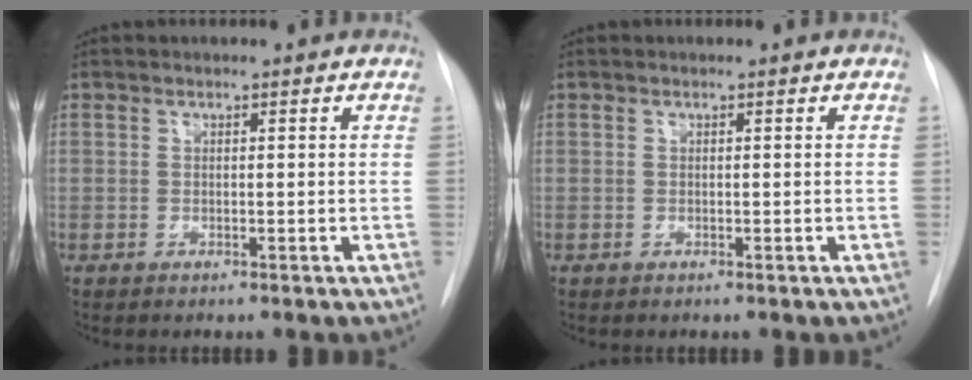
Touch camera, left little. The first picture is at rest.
{"total": 0.0}